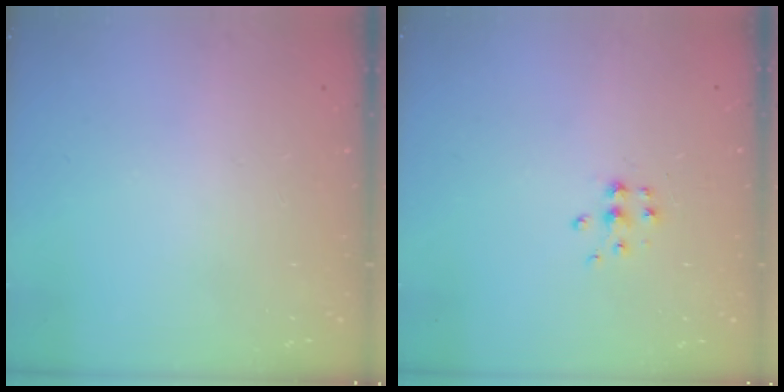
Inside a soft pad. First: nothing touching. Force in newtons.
{"total": 5.7, "press": 5.6, "slide": 0.4}